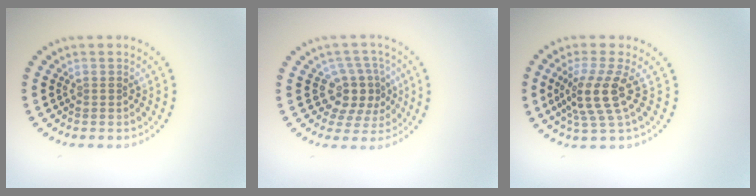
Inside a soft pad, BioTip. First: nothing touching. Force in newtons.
{"total": 3.7, "press": 3.1, "slide": 2.0}
{"total": 4.0, "press": 2.9, "slide": 2.7}